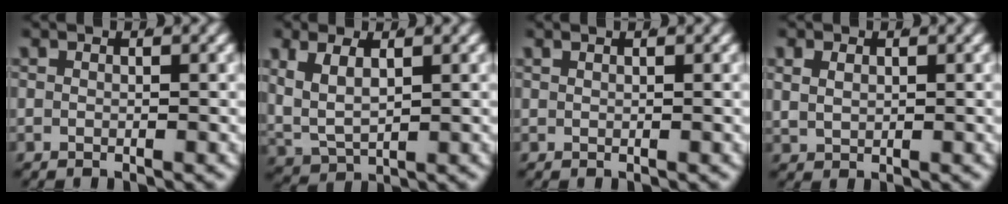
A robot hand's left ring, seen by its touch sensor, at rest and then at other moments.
{"total": 5.3, "force": [1.1, 4.1, 3.2], "torque": [-0.099, -0.016, 0.031]}
{"total": 0.8, "force": [0.6, -0.5, 0.1], "torque": [0.002, 0.003, 0.012]}
{"total": 1.7, "force": [0.9, 1.3, 0.8], "torque": [-0.026, -0.005, 0.028]}